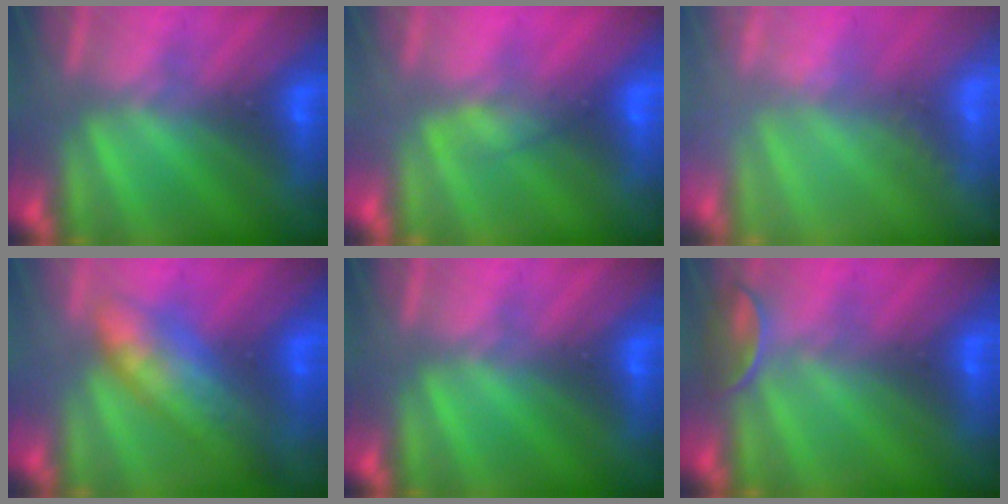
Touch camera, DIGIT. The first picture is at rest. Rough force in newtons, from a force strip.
{"total": 3.0}
{"total": 1.6}
{"total": 7.4}
{"total": 0.0}
{"total": 2.4}